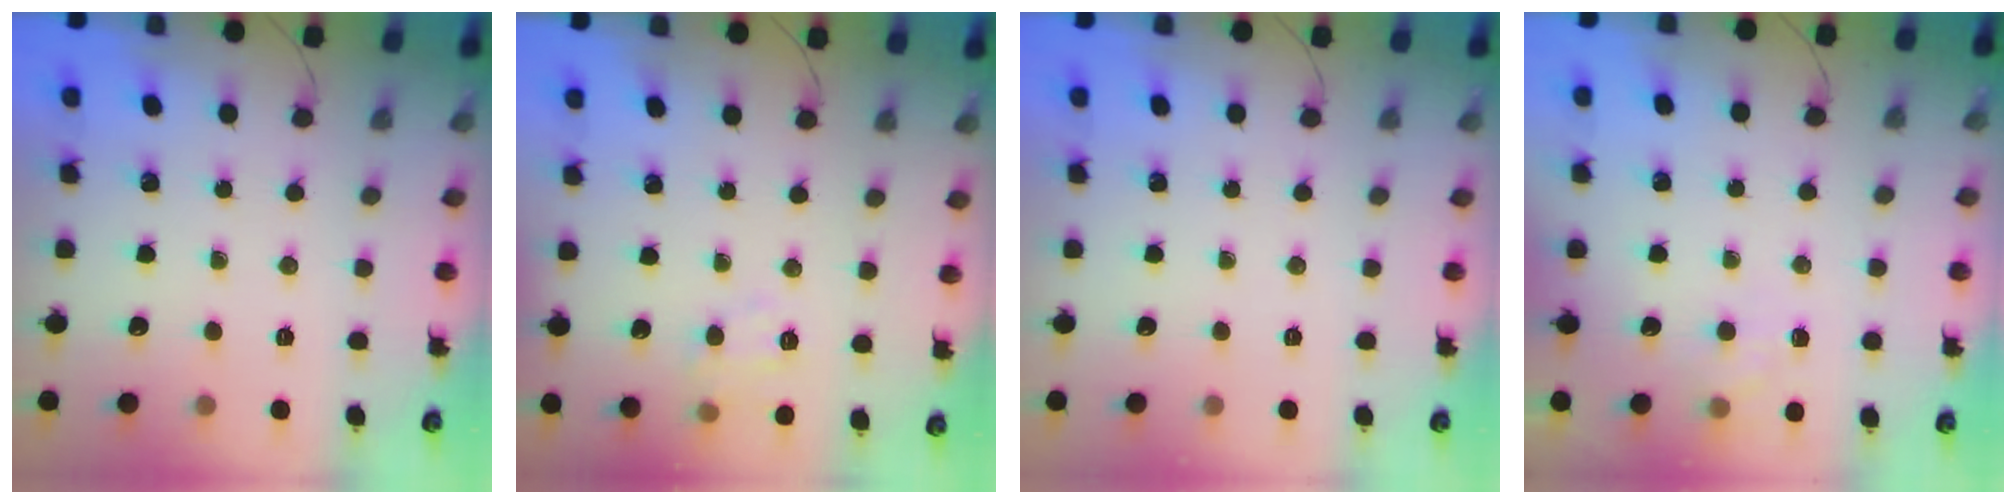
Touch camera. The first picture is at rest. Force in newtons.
{"total": 8.3, "press": 8.2, "slide": 1.5}
{"total": 0.0}
{"total": 6.8, "press": 6.6, "slide": 1.5}